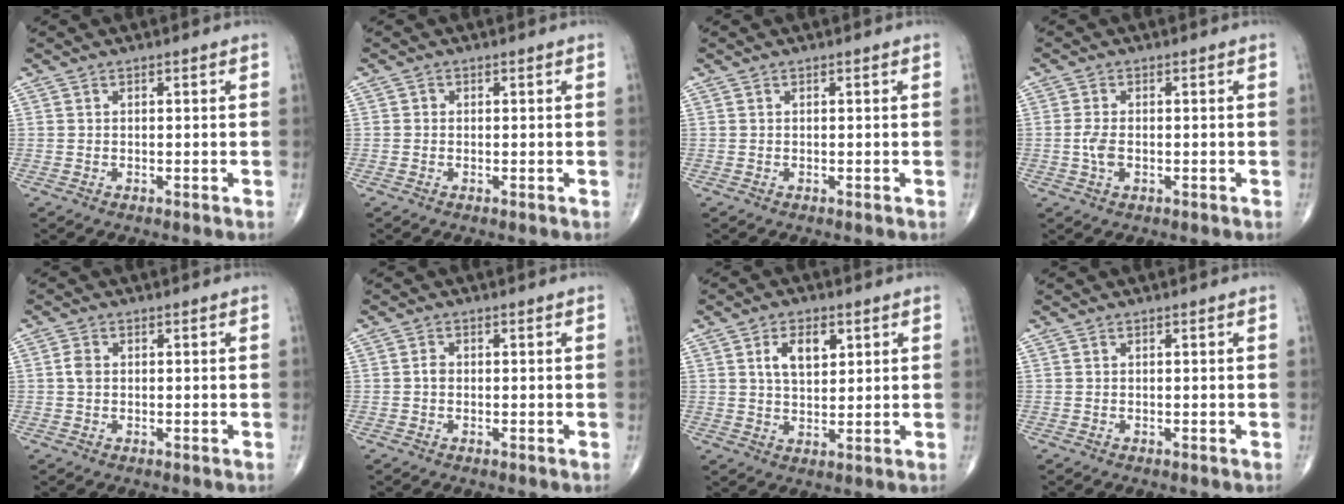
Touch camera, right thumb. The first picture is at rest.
{"total": 0.5, "force": [-0.1, 0.5, 0.1], "torque": [0.001, 0.002, -0.006]}
{"total": 0.0}
{"total": 3.1, "force": [-0.6, 1.7, 2.6], "torque": [-0.058, 0.002, -0.012]}
{"total": 1.8, "force": [0.1, 1.3, 1.3], "torque": [-0.024, 0.002, 0.000]}
{"total": 1.2, "force": [-0.2, 0.9, 0.7], "torque": [-0.008, 0.003, -0.005]}
{"total": 6.6, "force": [2.5, 3.7, 4.9], "torque": [-0.070, -0.010, 0.046]}
{"total": 0.0}